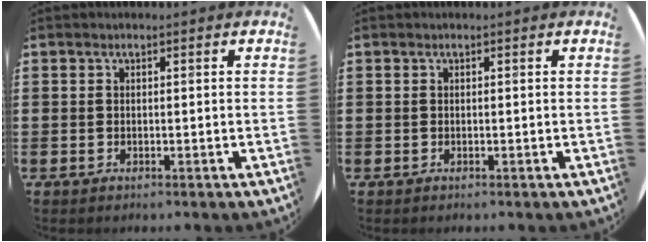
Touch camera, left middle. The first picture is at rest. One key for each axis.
{"total": 0.0}